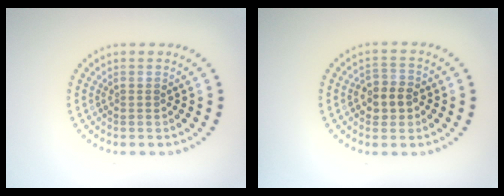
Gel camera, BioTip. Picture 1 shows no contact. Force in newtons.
{"total": 2.8, "press": 2.7, "slide": 0.7}